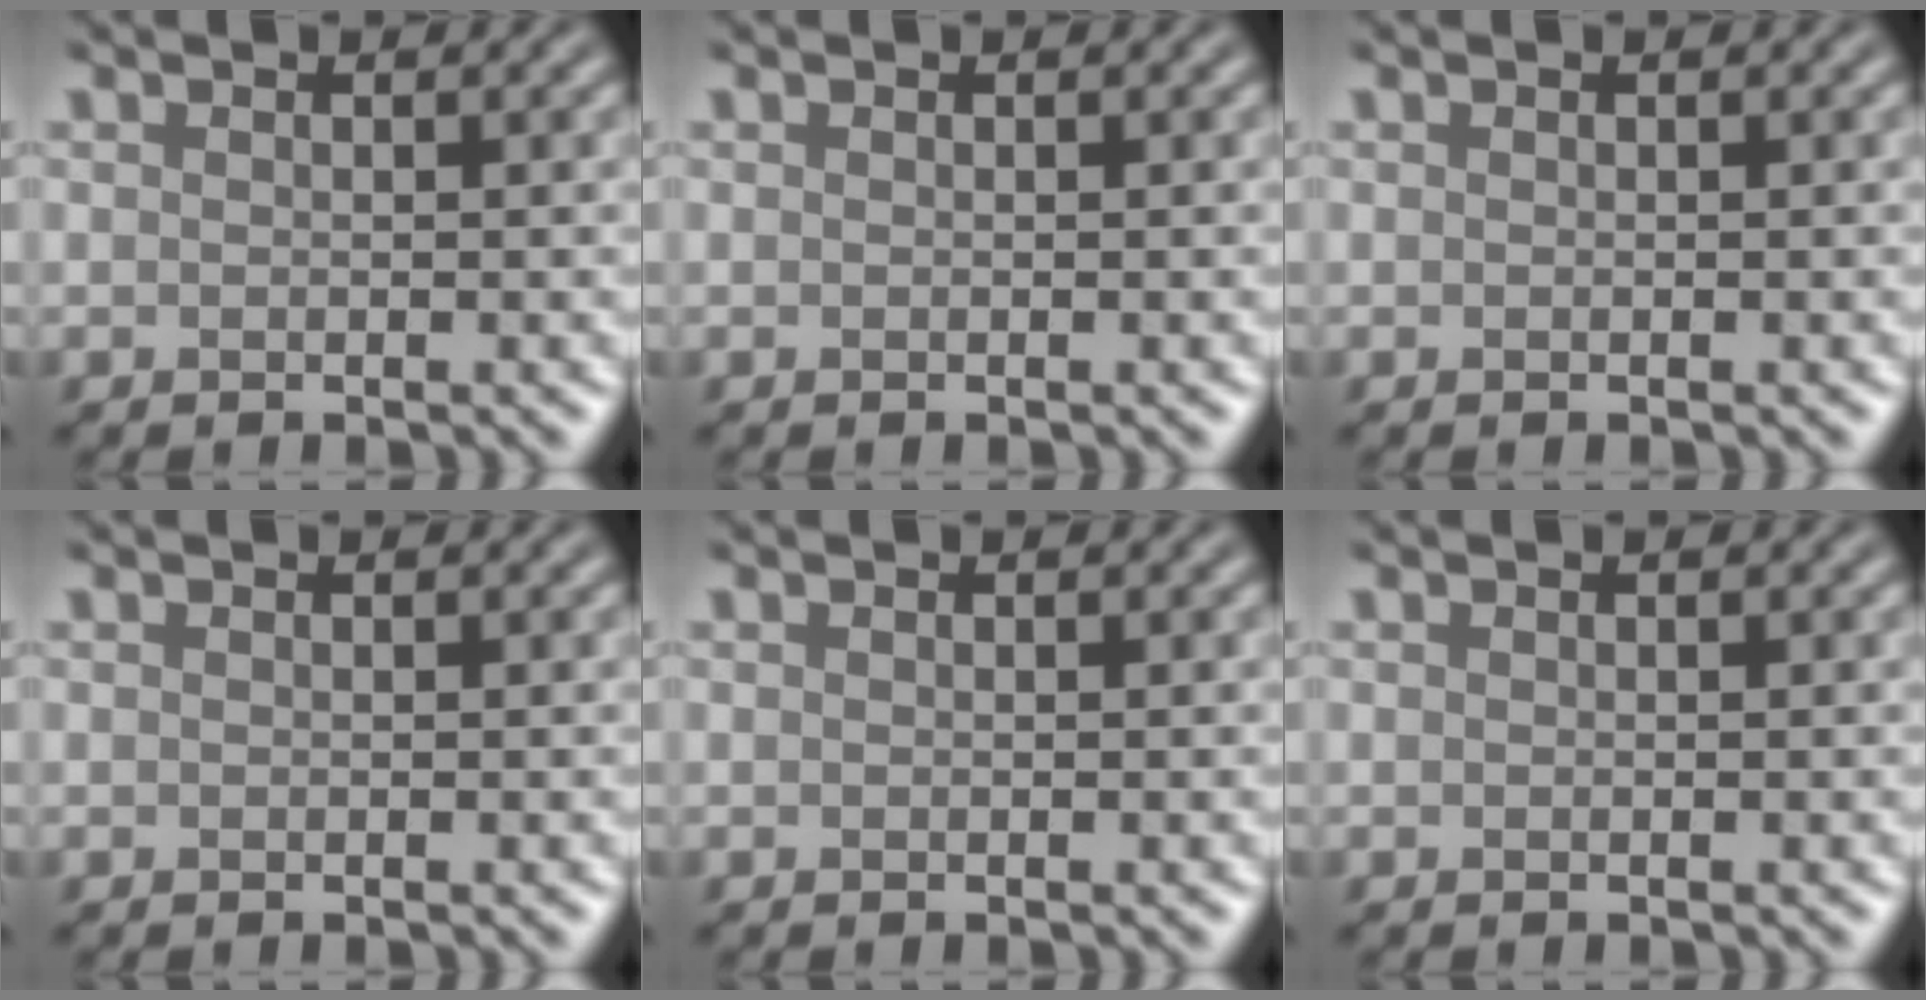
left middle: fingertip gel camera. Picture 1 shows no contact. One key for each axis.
{"total": 0.0}
{"total": 0.0}
{"total": 0.0}
{"total": 0.0}
{"total": 0.0}